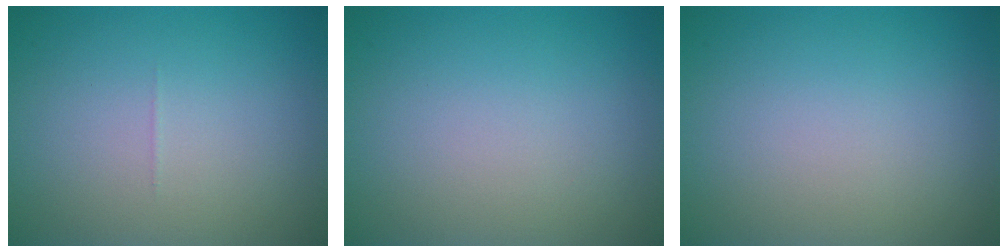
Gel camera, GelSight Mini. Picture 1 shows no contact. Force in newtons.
{"total": 0.0}
{"total": 0.0}